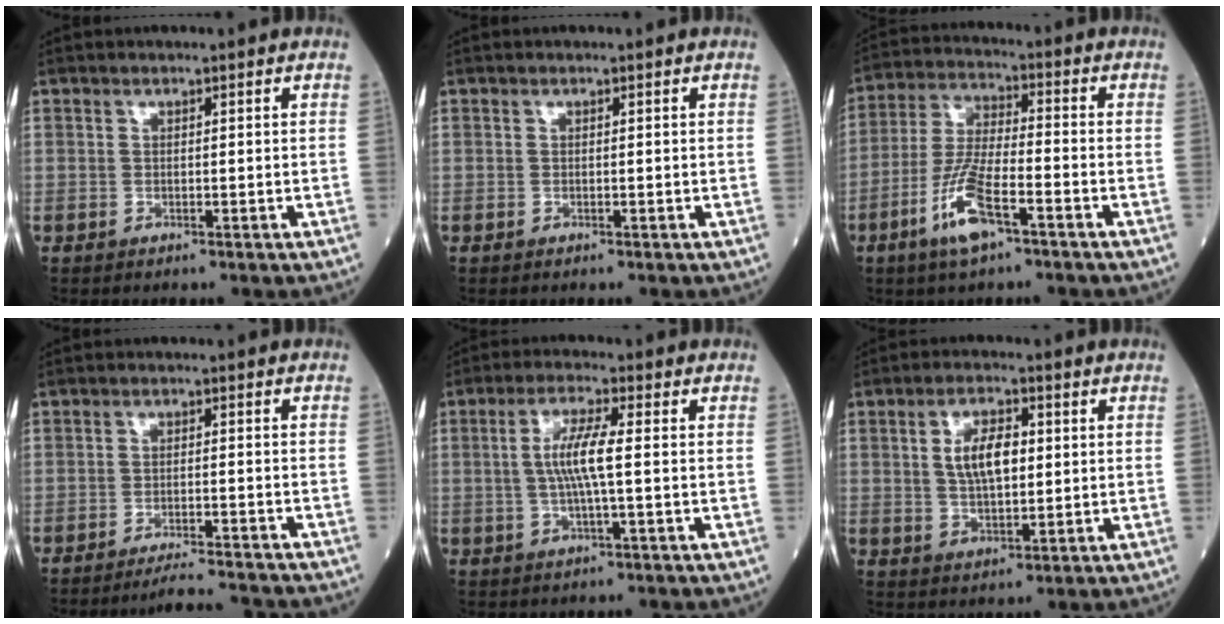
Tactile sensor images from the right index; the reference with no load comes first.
{"total": 0.0}
{"total": 9.8, "force": [-5.1, 2.1, 8.2], "torque": [-0.172, -0.009, -0.097]}
{"total": 7.5, "force": [-7.2, -0.4, 2.1], "torque": [-0.026, -0.010, -0.107]}
{"total": 6.2, "force": [0.2, 0.3, 6.2], "torque": [-0.127, 0.002, 0.002]}
{"total": 6.9, "force": [1.3, 3.0, 6.1], "torque": [-0.119, 0.006, 0.026]}